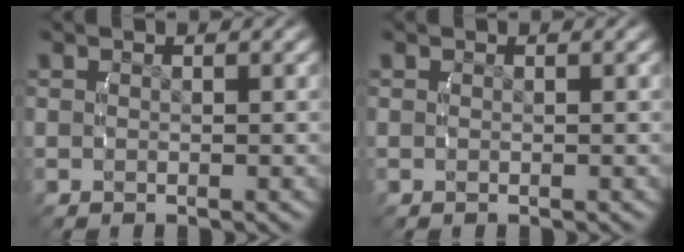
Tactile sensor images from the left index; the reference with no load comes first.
{"total": 0.0}